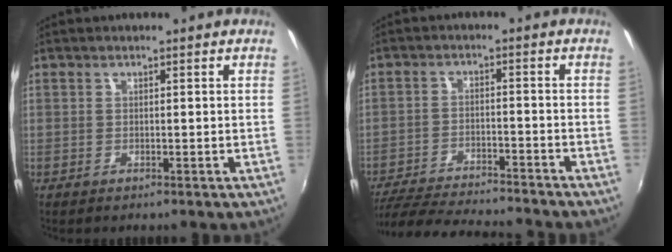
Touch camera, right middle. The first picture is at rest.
{"total": 16.4, "force": [-14.7, 1.4, 7.0], "torque": [-0.147, -0.021, -0.230]}